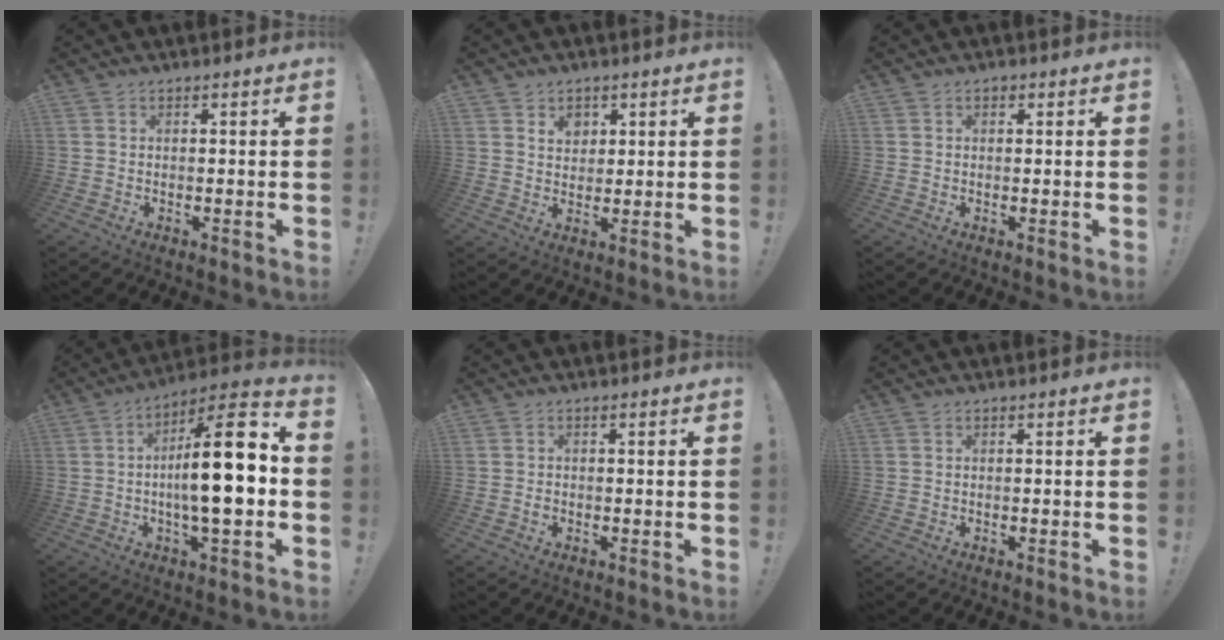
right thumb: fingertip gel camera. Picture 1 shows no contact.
{"total": 4.4, "force": [2.3, 3.5, 1.4], "torque": [-0.015, -0.008, 0.038]}
{"total": 0.8, "force": [0.2, 0.7, 0.3], "torque": [-0.007, 0.002, 0.003]}
{"total": 18.8, "force": [-1.3, 4.9, 18.1], "torque": [-0.293, 0.006, -0.030]}
{"total": 0.8, "force": [-0.5, 0.5, 0.3], "torque": [-0.010, 0.002, -0.008]}
{"total": 0.0}